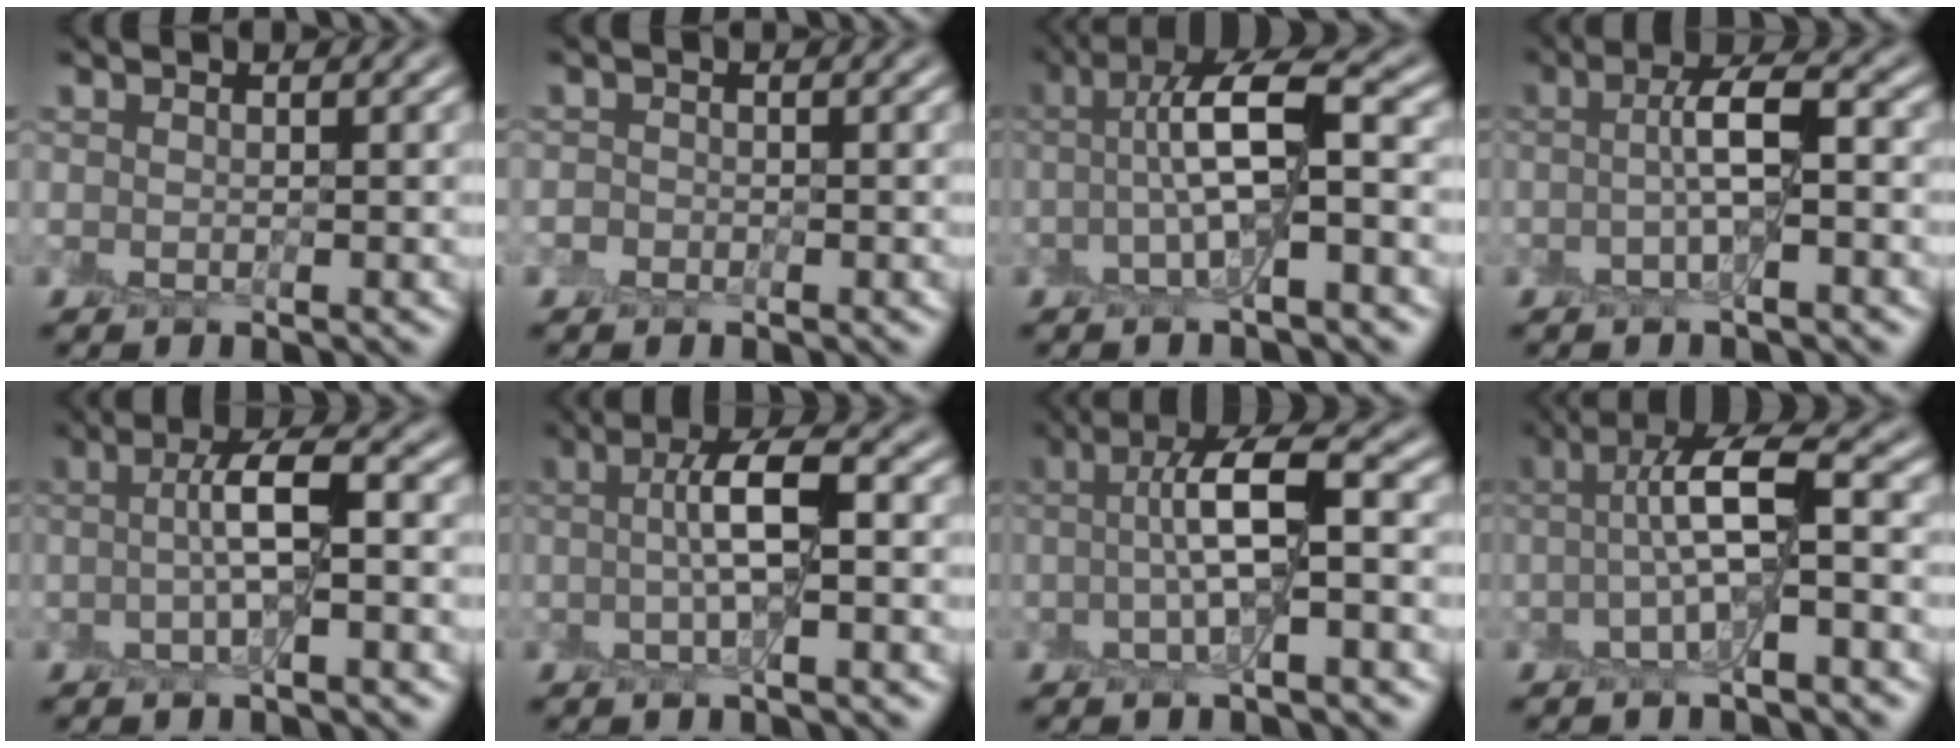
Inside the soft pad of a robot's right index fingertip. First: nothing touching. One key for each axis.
{"total": 0.8, "fx": -0.5, "fy": 0.6, "fz": -0.2, "tx": 0.004, "ty": 0.005, "tz": -0.010}
{"total": 6.5, "fx": -0.5, "fy": 1.7, "fz": 6.3, "tx": -0.122, "ty": 0.026, "tz": -0.018}
{"total": 3.5, "fx": -0.4, "fy": 0.5, "fz": 3.5, "tx": -0.065, "ty": 0.018, "tz": -0.016}
{"total": 4.0, "fx": -0.3, "fy": 0.6, "fz": 3.9, "tx": -0.074, "ty": 0.019, "tz": -0.013}
{"total": 4.3, "fx": 0.0, "fy": 0.6, "fz": 4.2, "tx": -0.080, "ty": 0.016, "tz": -0.007}
{"total": 5.5, "fx": -0.1, "fy": 1.1, "fz": 5.4, "tx": -0.101, "ty": 0.024, "tz": -0.010}
{"total": 5.7, "fx": -0.4, "fy": 1.4, "fz": 5.5, "tx": -0.104, "ty": 0.026, "tz": -0.017}